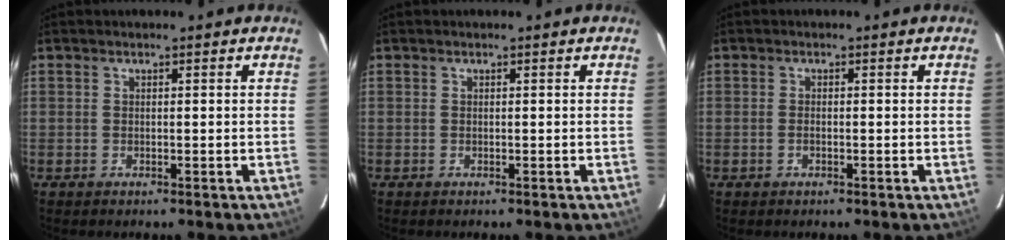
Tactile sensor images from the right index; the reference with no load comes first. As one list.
[{"total": 0.0}, {"total": 1.0, "force": [-0.5, 0.5, 0.8], "torque": [-0.017, 0.001, -0.009]}]